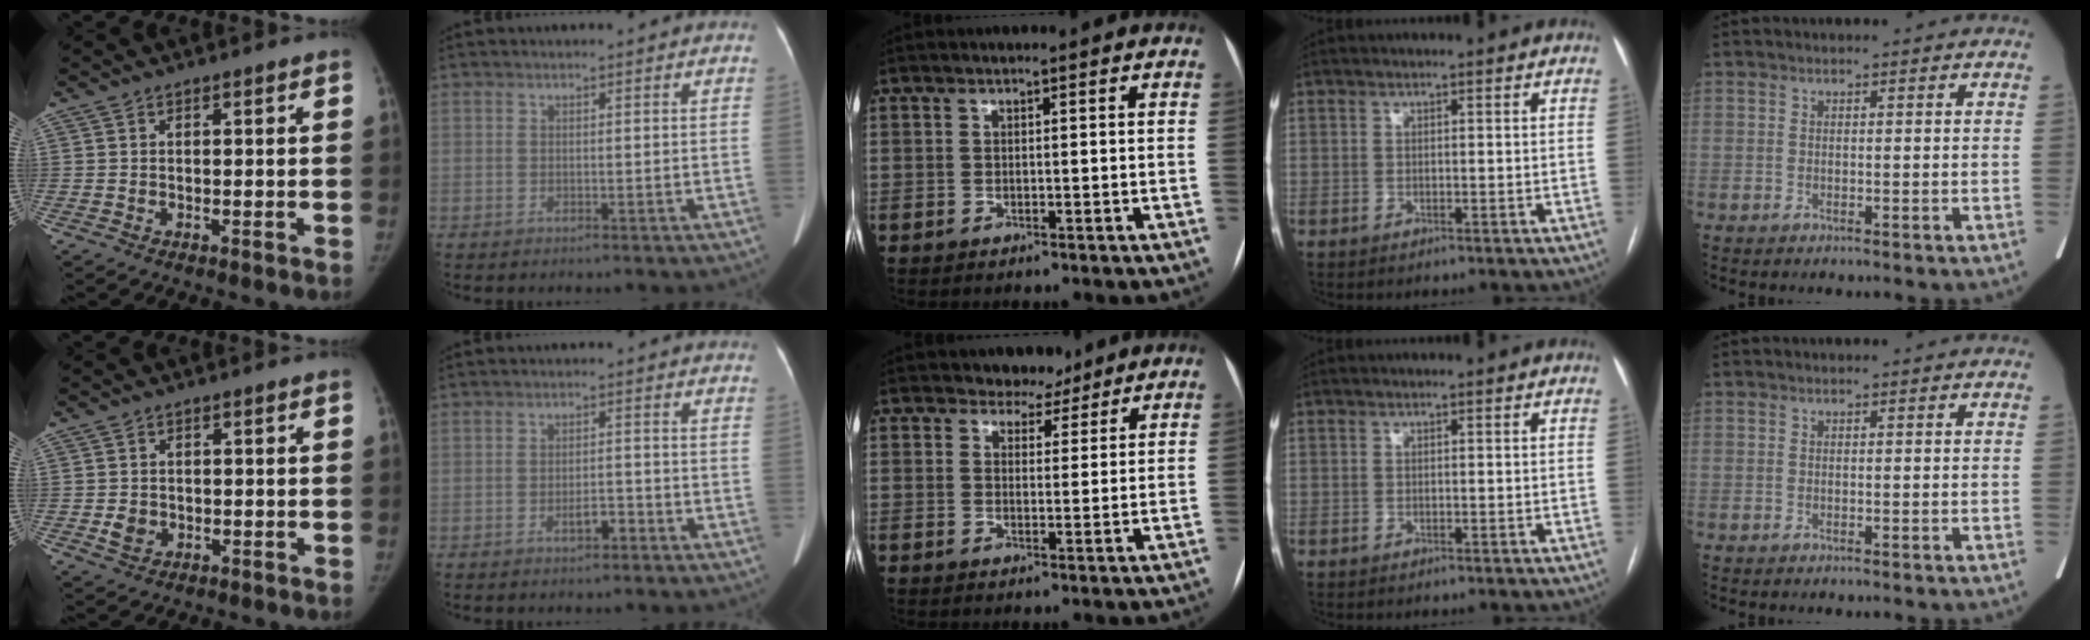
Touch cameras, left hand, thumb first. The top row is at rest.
{"thumb": {"total": 2.9, "force": [-0.6, 2.5, 1.5], "torque": [-0.019, 0.002, -0.006]}, "index": {"total": 2.6, "force": [-1.6, 0.9, 1.8], "torque": [-0.029, 0.004, -0.026]}, "middle": {"total": 4.0, "force": [3.3, 2.1, 0.2], "torque": [0.003, -0.002, 0.044]}}